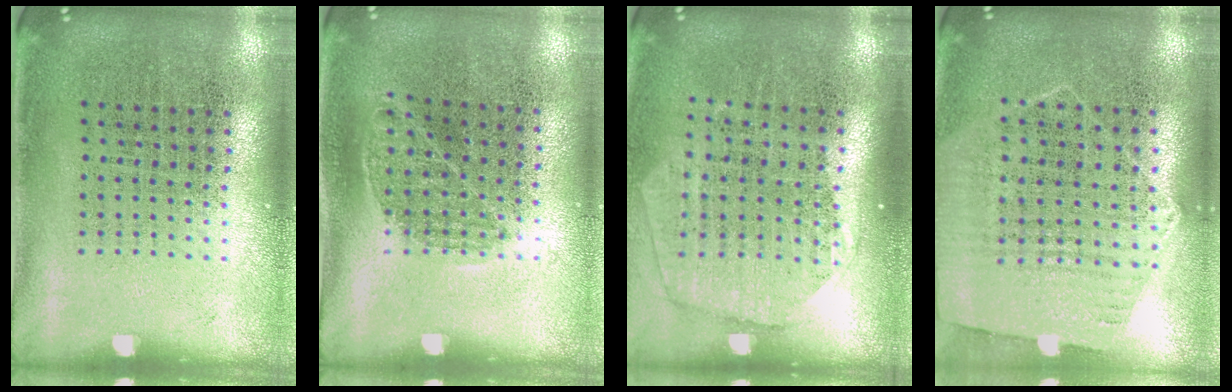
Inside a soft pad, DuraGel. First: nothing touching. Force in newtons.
{"total": 0.9, "press": 0.7, "slide": 0.6}
{"total": 1.8, "press": 1.5, "slide": 0.9}
{"total": 1.2, "press": 1.1, "slide": 0.4}